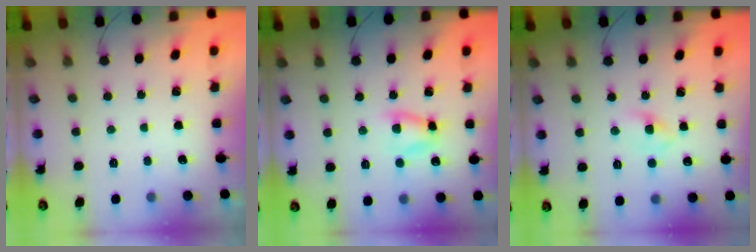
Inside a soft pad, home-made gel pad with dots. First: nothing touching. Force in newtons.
{"total": 6.4, "press": 6.3, "slide": 0.9}
{"total": 3.1, "press": 2.9, "slide": 1.3}